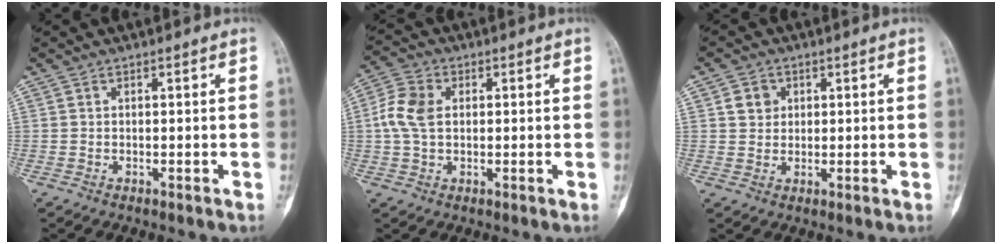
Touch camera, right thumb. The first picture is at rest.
{"total": 7.3, "force": [0.7, 5.0, 5.2], "torque": [-0.117, 0.017, 0.010]}
{"total": 3.6, "force": [1.2, 3.1, 1.2], "torque": [-0.002, -0.003, 0.020]}